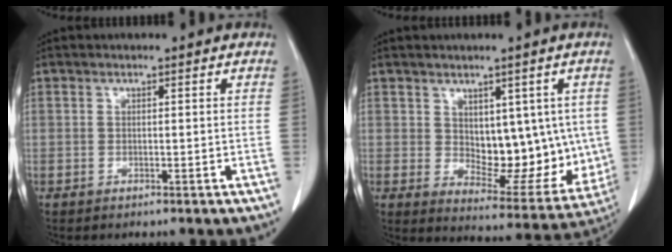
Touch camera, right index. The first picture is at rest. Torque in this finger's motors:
{"motor_torque": [0.11, 0.18, 0.12, 0.01]}